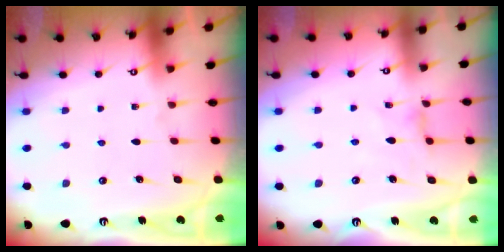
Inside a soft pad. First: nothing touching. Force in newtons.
{"total": 1.8, "press": 1.7, "slide": 0.4}